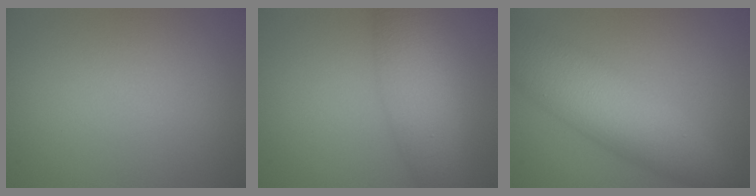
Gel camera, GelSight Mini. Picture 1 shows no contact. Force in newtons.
{"total": 5.9, "press": 5.9, "slide": 0.1}
{"total": 7.8, "press": 7.8, "slide": 0.1}